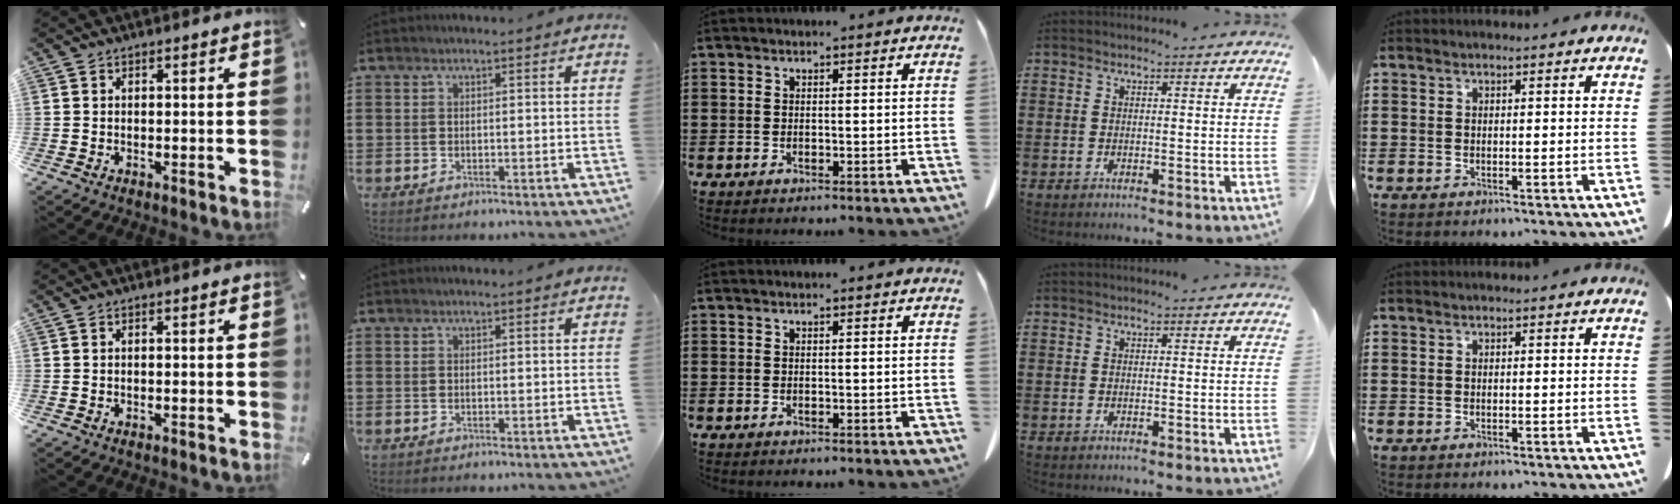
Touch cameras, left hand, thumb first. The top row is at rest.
{}